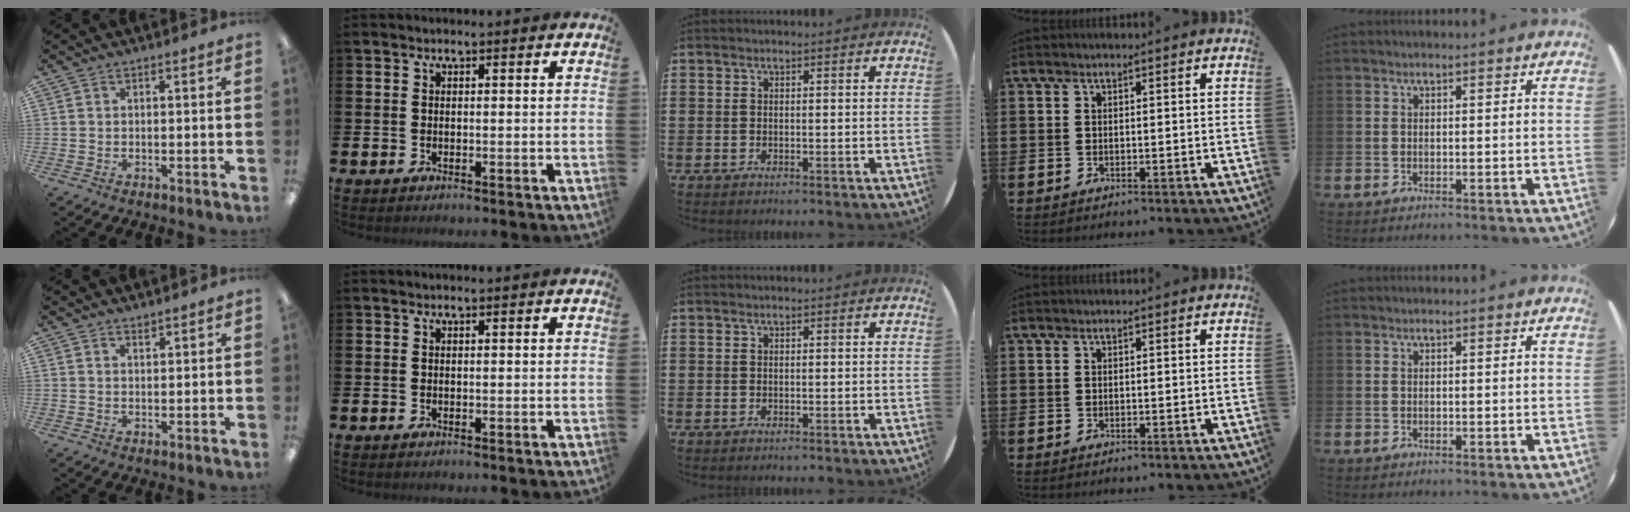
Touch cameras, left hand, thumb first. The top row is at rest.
{"thumb": {"total": 1.4, "force": [1.3, 0.2, 0.3], "torque": [-0.007, -0.002, 0.025]}}